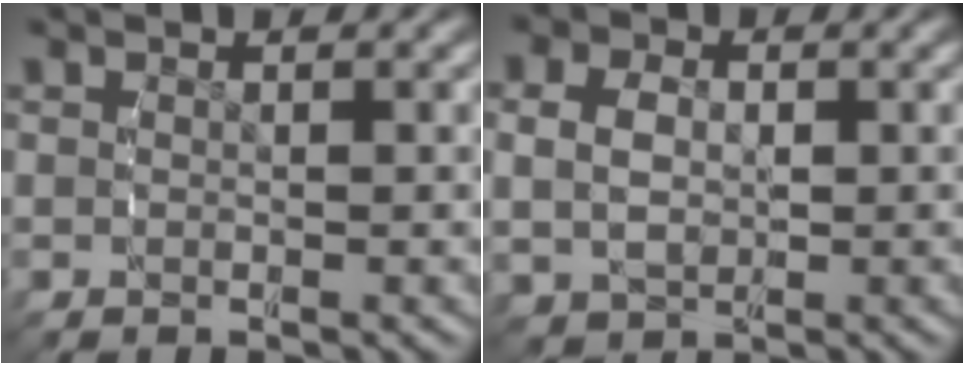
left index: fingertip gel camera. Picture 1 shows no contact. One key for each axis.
{"total": 4.0, "fx": 0.3, "fy": 3.2, "fz": 2.4, "tx": -0.057, "ty": -0.016, "tz": 0.018}